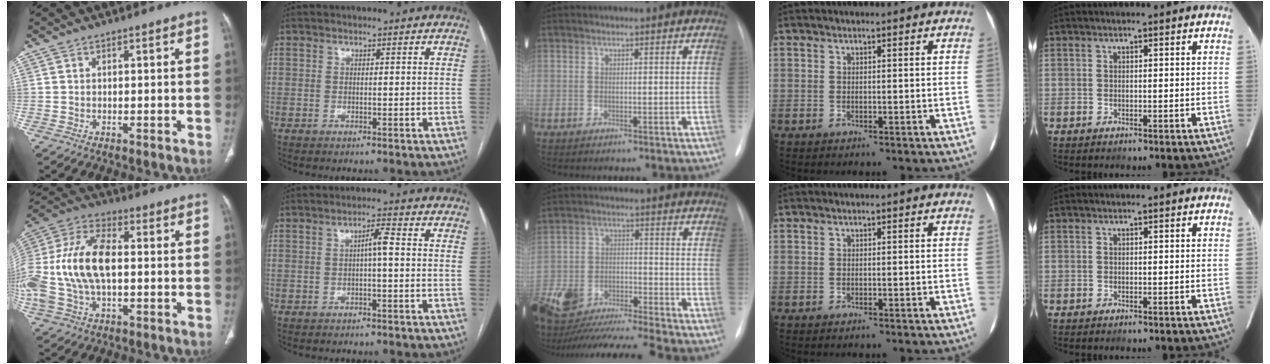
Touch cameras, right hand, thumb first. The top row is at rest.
{"thumb": {"total": 20.1, "force": [-0.5, 11.1, 16.8], "torque": [-0.389, 0.021, -0.009]}, "index": {"total": 2.7, "force": [0.0, 0.3, 2.7], "torque": [-0.044, 0.006, -0.001]}, "middle": {"total": 20.5, "force": [-18.2, 1.7, 9.4], "torque": [-0.221, -0.020, -0.305]}}